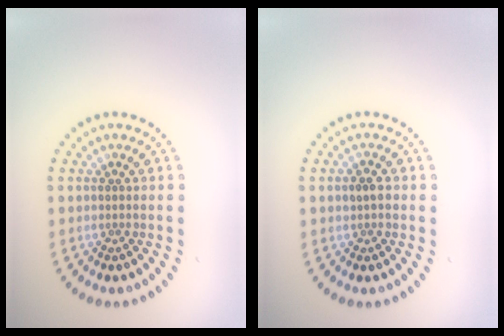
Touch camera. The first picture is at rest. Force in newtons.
{"total": 1.4, "press": 1.4, "slide": 0.2}